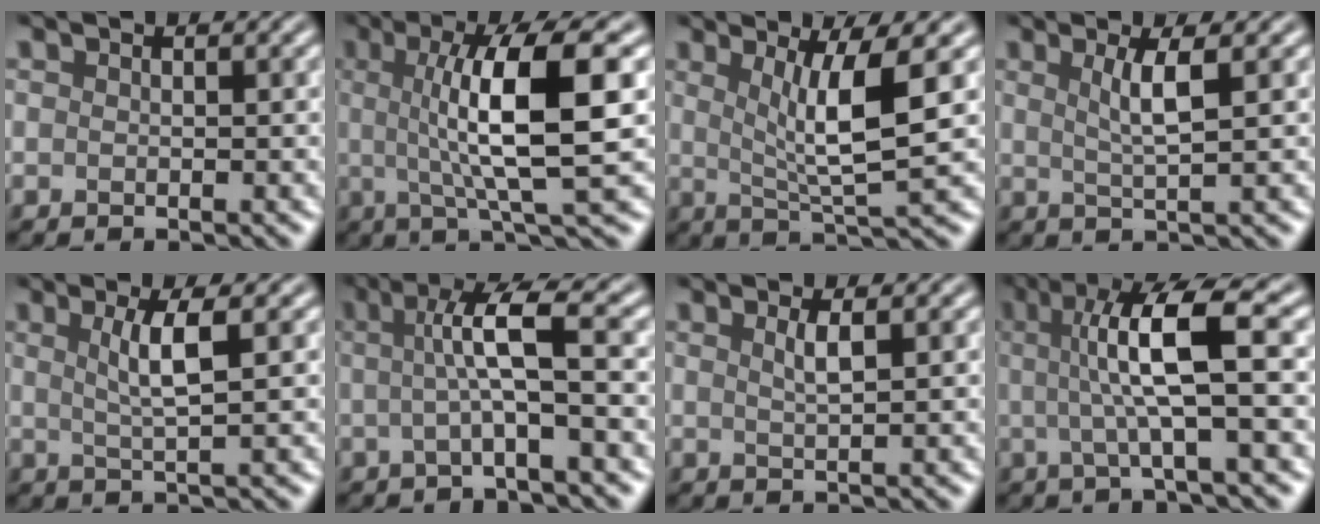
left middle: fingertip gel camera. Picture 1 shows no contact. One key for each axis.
{"total": 9.6, "fx": 1.2, "fy": 2.2, "fz": 9.3, "tx": -0.125, "ty": 0.004, "tz": 0.019}
{"total": 5.8, "fx": 1.4, "fy": 1.1, "fz": 5.5, "tx": -0.093, "ty": -0.005, "tz": 0.028}
{"total": 3.0, "fx": 0.9, "fy": 0.6, "fz": 2.9, "tx": -0.048, "ty": -0.001, "tz": 0.017}
{"total": 3.4, "fx": 0.9, "fy": 0.6, "fz": 3.3, "tx": -0.057, "ty": -0.001, "tz": 0.017}
{"total": 5.1, "fx": 0.2, "fy": 0.7, "fz": 5.0, "tx": -0.089, "ty": 0.007, "tz": 0.000}
{"total": 1.7, "fx": 0.7, "fy": 0.4, "fz": 1.5, "tx": -0.024, "ty": 0.001, "tz": 0.008}
{"total": 7.6, "fx": 0.8, "fy": 1.5, "fz": 7.4, "tx": -0.123, "ty": 0.010, "tz": 0.011}